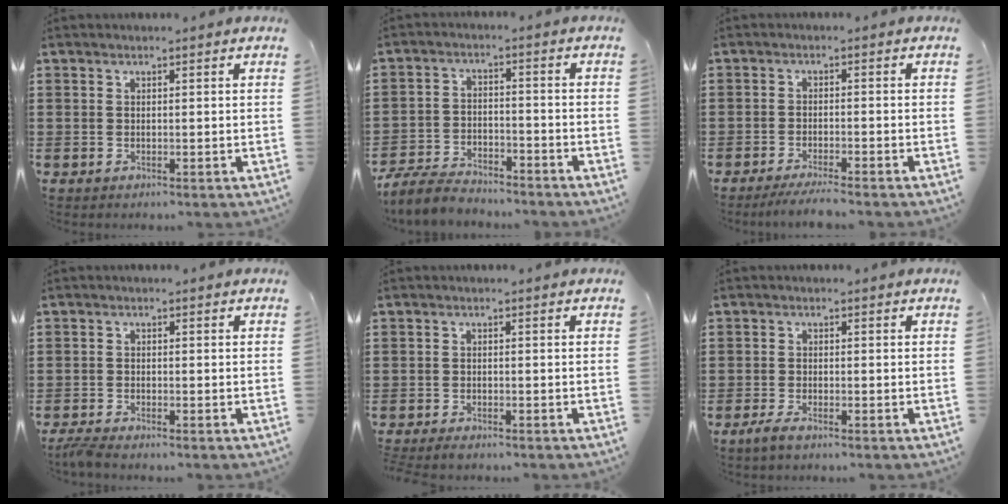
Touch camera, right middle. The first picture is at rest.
{"total": 5.1, "force": [-4.8, 1.1, 1.3], "torque": [-0.042, 0.002, -0.102]}
{"total": 2.9, "force": [-2.6, -0.1, 1.3], "torque": [-0.027, -0.004, -0.052]}
{"total": 2.1, "force": [-1.9, 0.1, 0.9], "torque": [-0.028, -0.003, -0.040]}
{"total": 1.1, "force": [-1.1, 0.1, 0.2], "torque": [-0.009, -0.001, -0.021]}
{"total": 1.8, "force": [-1.3, 0.3, 1.2], "torque": [-0.028, -0.001, -0.028]}